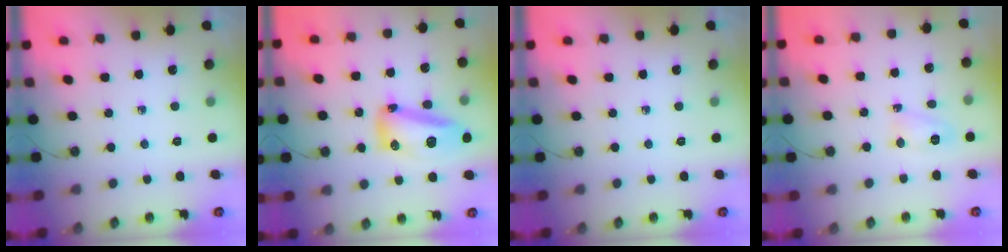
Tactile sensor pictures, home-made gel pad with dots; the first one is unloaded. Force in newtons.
{"total": 16.5, "press": 15.1, "slide": 6.5}
{"total": 0.0}
{"total": 4.6, "press": 4.6, "slide": 0.7}